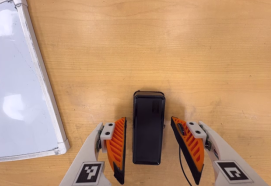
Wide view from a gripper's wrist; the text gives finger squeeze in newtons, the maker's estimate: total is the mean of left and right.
{"total": 0.0}